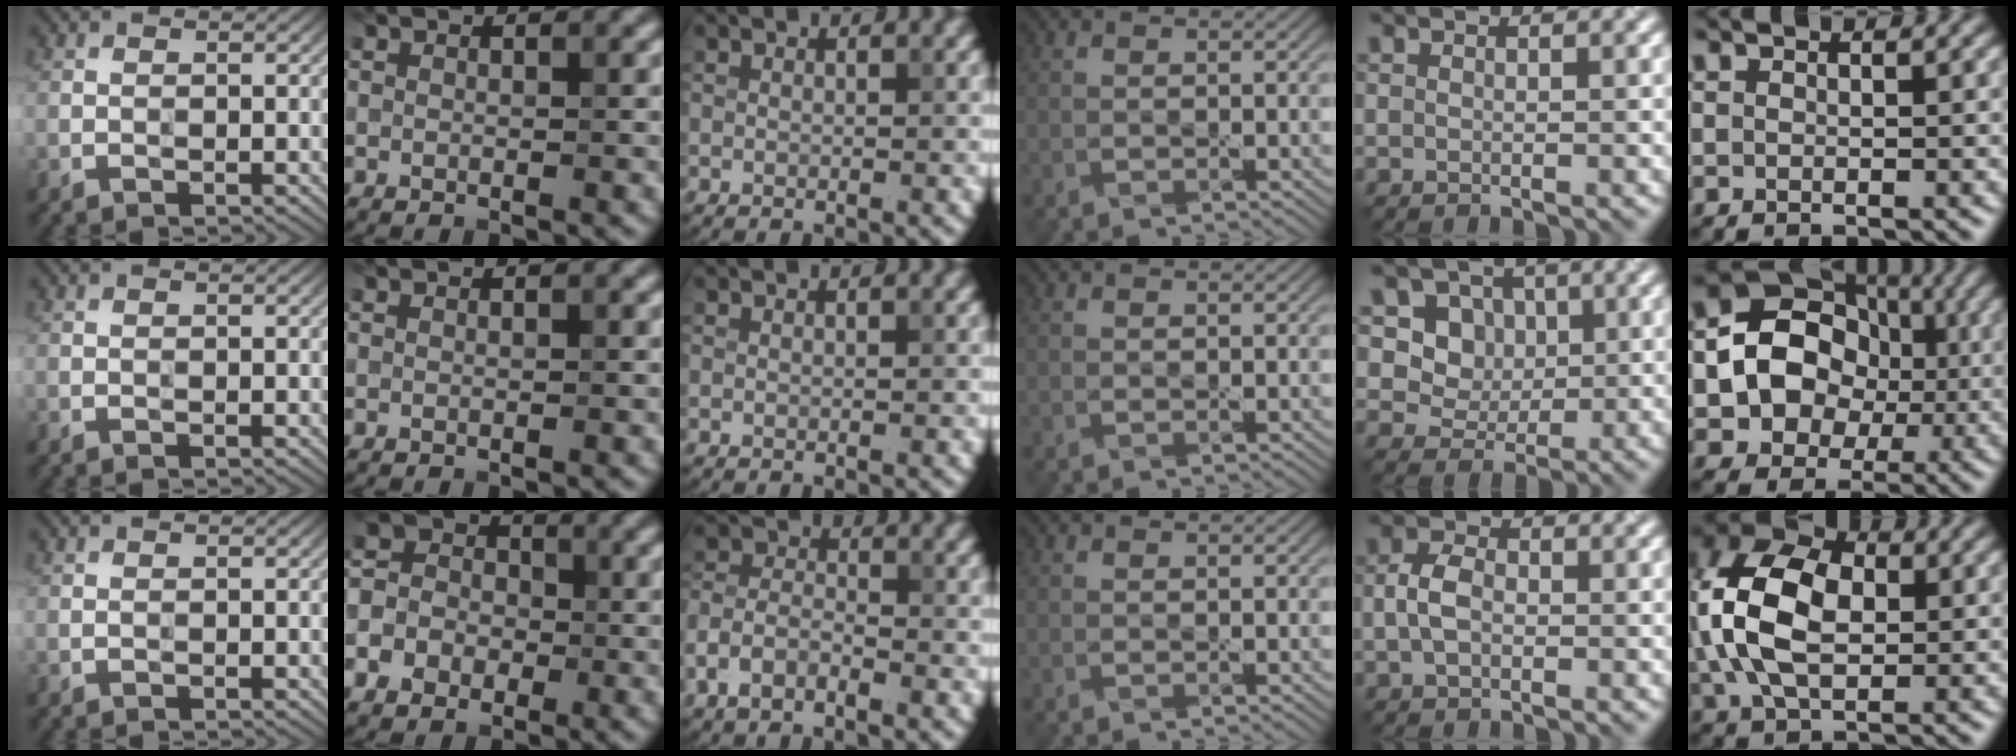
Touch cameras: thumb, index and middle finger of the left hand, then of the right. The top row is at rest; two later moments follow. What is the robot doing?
{"motion": "wipe", "object": "paper plate"}